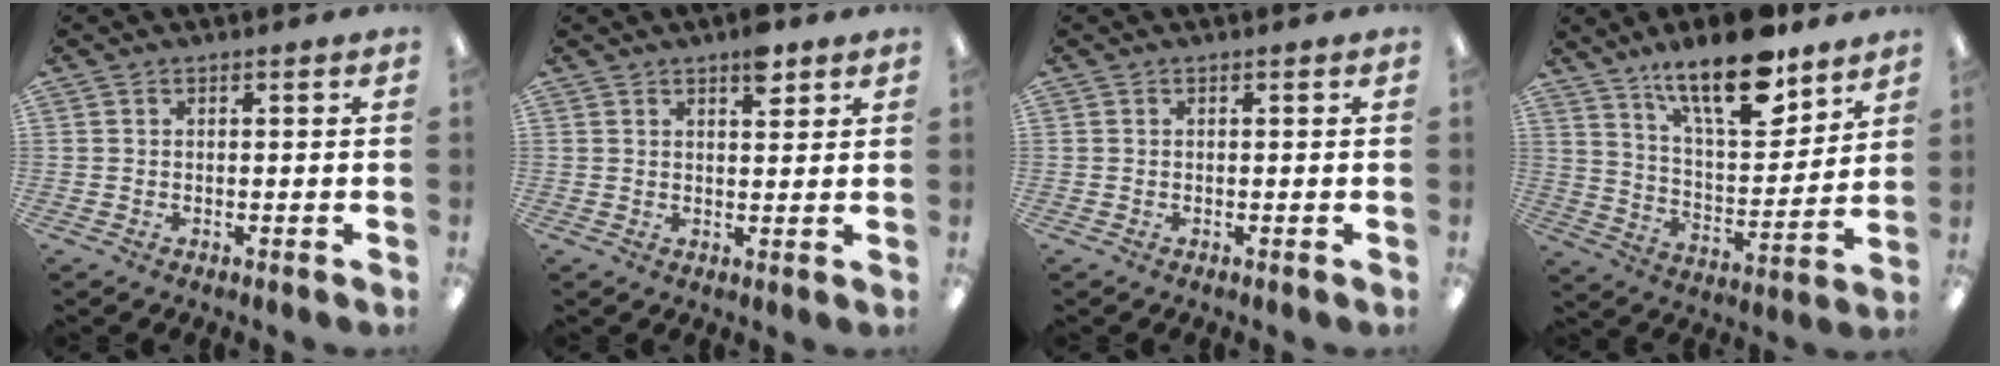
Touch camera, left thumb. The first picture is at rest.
{"total": 5.1, "force": [3.5, 2.0, 3.2], "torque": [-0.029, -0.018, 0.053]}
{"total": 0.0}
{"total": 19.5, "force": [13.8, 6.7, 12.1], "torque": [-0.192, -0.081, 0.227]}